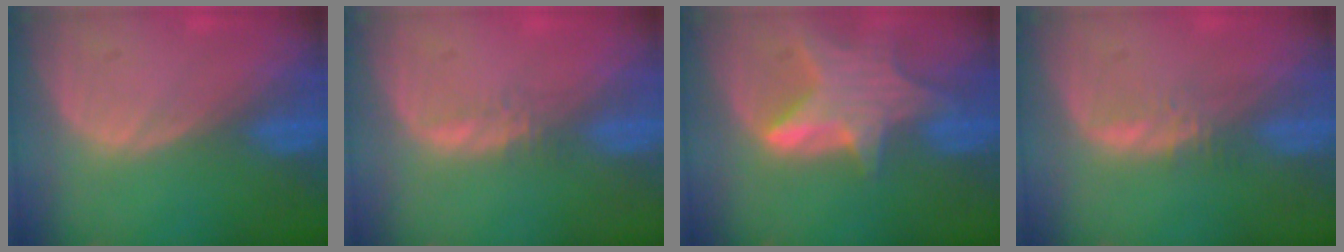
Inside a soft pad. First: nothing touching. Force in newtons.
{"total": 1.3, "press": 1.2, "slide": 0.5}
{"total": 7.9, "press": 7.2, "slide": 3.3}
{"total": 2.2, "press": 2.1, "slide": 0.2}